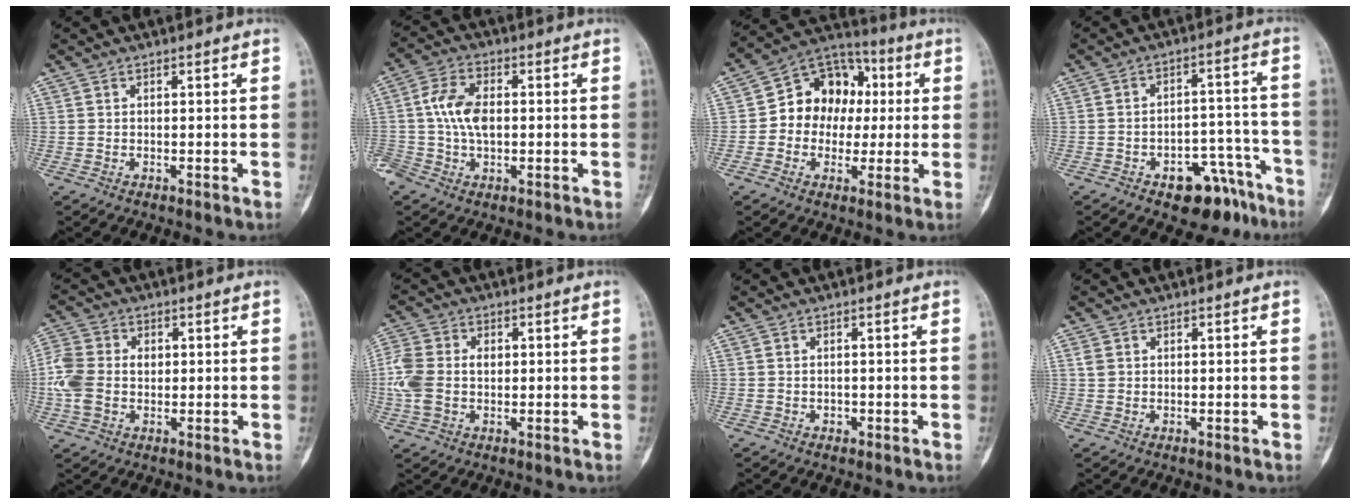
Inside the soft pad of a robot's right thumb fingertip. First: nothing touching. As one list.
[{"total": 9.9, "force": [-0.2, 6.3, 7.6], "torque": [-0.148, 0.020, -0.005]}, {"total": 13.6, "force": [0.7, 11.2, 7.7], "torque": [-0.068, 0.031, 0.000]}, {"total": 11.4, "force": [-7.3, 6.1, 6.3], "torque": [-0.050, 0.071, -0.098]}, {"total": 8.8, "force": [0.0, 6.6, 5.8], "torque": [-0.134, 0.014, -0.005]}, {"total": 9.0, "force": [0.2, 6.4, 6.3], "torque": [-0.154, 0.016, 0.002]}, {"total": 0.7, "force": [-0.3, 0.5, 0.2], "torque": [0.000, 0.001, -0.004]}, {"total": 1.5, "force": [0.5, 1.2, 0.8], "torque": [-0.012, 0.003, 0.009]}]